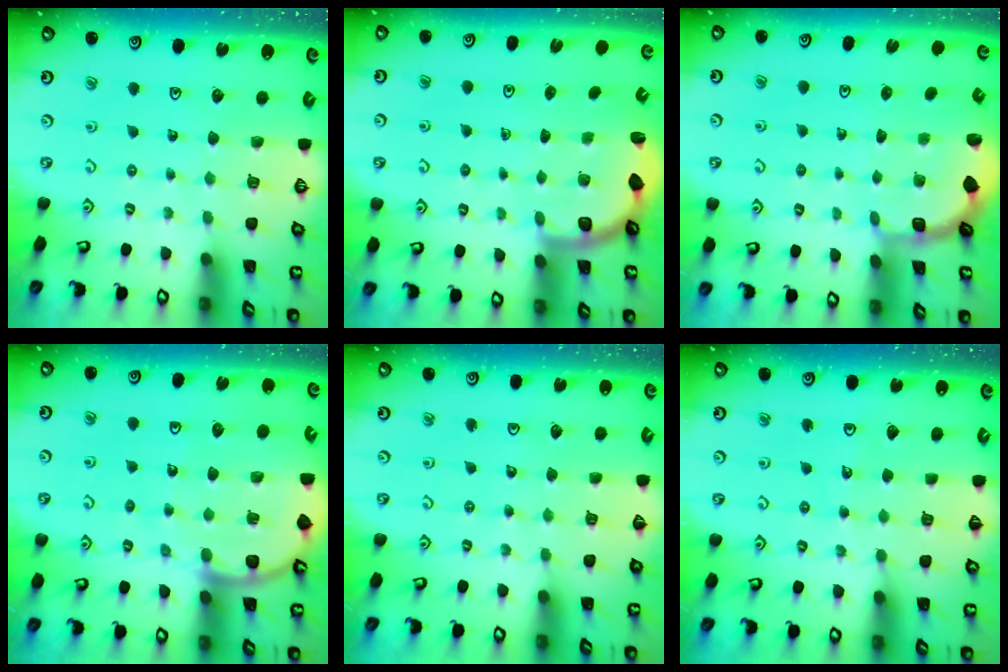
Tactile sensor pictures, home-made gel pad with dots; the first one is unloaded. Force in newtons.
{"total": 3.1, "press": 3.0, "slide": 0.9}
{"total": 2.0, "press": 1.8, "slide": 0.7}
{"total": 8.9, "press": 8.8, "slide": 1.1}
{"total": 3.6, "press": 3.6, "slide": 0.4}
{"total": 2.7, "press": 2.7, "slide": 0.3}